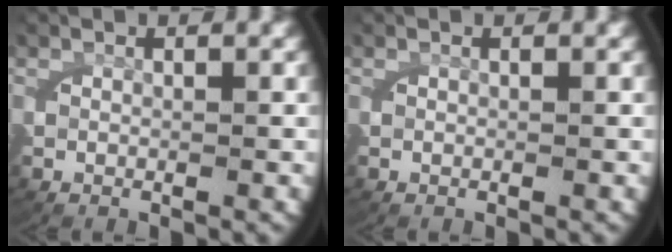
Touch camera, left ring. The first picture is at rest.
{"total": 0.0}